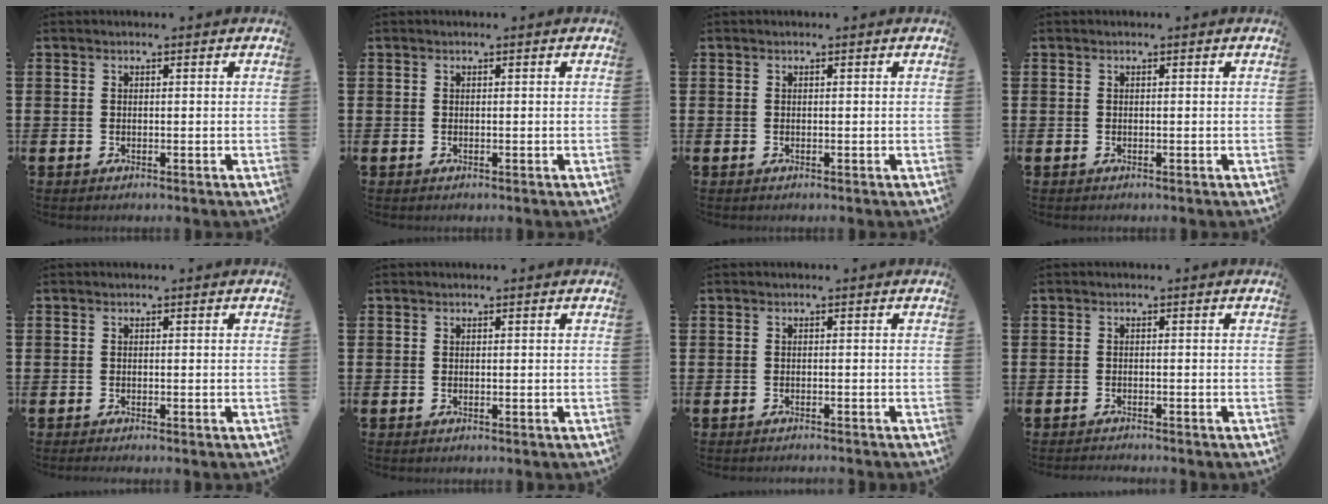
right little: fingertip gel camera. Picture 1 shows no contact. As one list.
[{"total": 0.0}, {"total": 0.0}, {"total": 0.0}, {"total": 0.0}, {"total": 0.0}, {"total": 0.5, "force": [-0.5, -0.2, 0.0], "torque": [0.001, 0.000, -0.011]}, {"total": 0.7, "force": [-0.7, -0.1, 0.0], "torque": [-0.001, -0.001, -0.015]}]